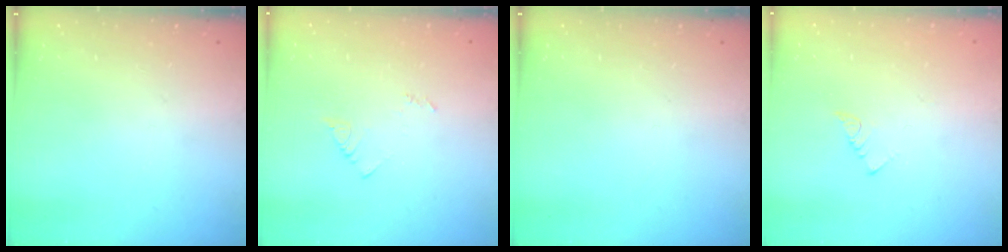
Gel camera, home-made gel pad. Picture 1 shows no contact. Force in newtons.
{"total": 3.7, "press": 3.7, "slide": 0.3}
{"total": 0.0}
{"total": 3.0, "press": 3.0, "slide": 0.2}